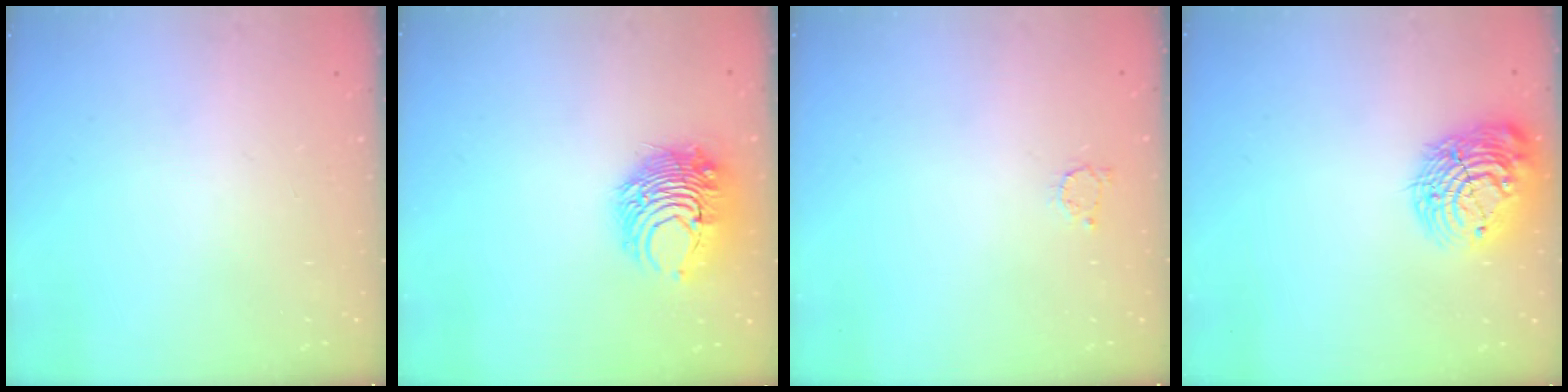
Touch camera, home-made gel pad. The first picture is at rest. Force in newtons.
{"total": 10.4, "press": 10.4, "slide": 0.7}
{"total": 2.5, "press": 2.5, "slide": 0.4}
{"total": 15.0, "press": 14.9, "slide": 1.1}